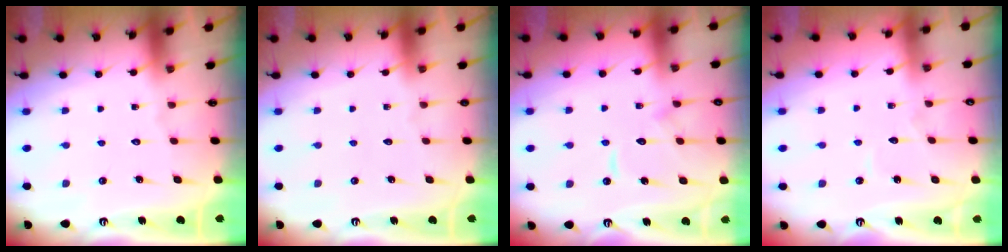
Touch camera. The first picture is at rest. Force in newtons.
{"total": 0.0}
{"total": 10.1, "press": 10.1, "slide": 1.1}
{"total": 2.8, "press": 2.8, "slide": 0.0}